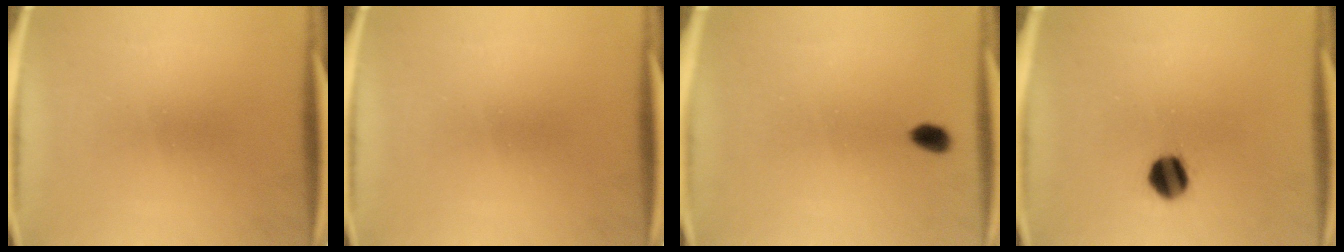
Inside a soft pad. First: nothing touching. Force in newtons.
{"total": 0.0}
{"total": 2.4}
{"total": 6.7}